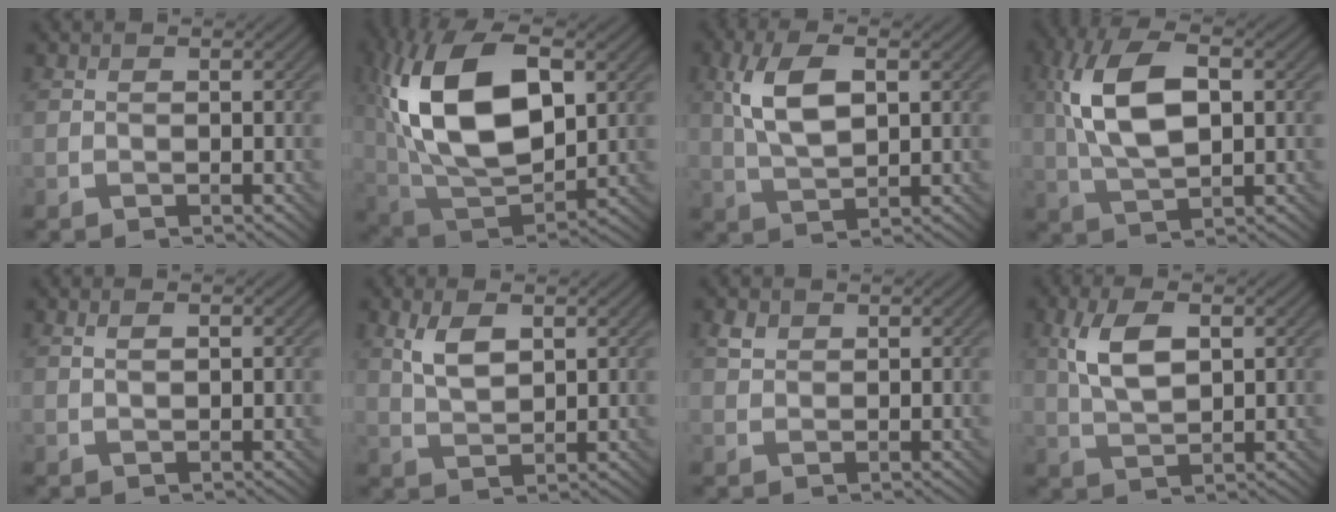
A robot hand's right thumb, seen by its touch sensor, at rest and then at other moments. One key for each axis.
{"total": 17.5, "fx": 4.0, "fy": 9.3, "fz": 14.2, "tx": -0.311, "ty": 0.019, "tz": 0.072}
{"total": 7.7, "fx": 2.0, "fy": 3.5, "fz": 6.6, "tx": -0.145, "ty": 0.009, "tz": 0.039}
{"total": 11.6, "fx": 2.1, "fy": 5.6, "fz": 10.0, "tx": -0.216, "ty": 0.015, "tz": 0.036}
{"total": 1.2, "fx": 0.5, "fy": 0.4, "fz": 1.0, "tx": -0.020, "ty": 0.000, "tz": 0.010}
{"total": 4.7, "fx": 1.9, "fy": 2.2, "fz": 3.7, "tx": -0.086, "ty": 0.001, "tz": 0.041}
{"total": 1.6, "fx": 1.0, "fy": 1.0, "fz": 0.7, "tx": -0.015, "ty": 0.003, "tz": 0.020}
{"total": 6.7, "fx": 2.0, "fy": 3.1, "fz": 5.6, "tx": -0.125, "ty": 0.007, "tz": 0.040}